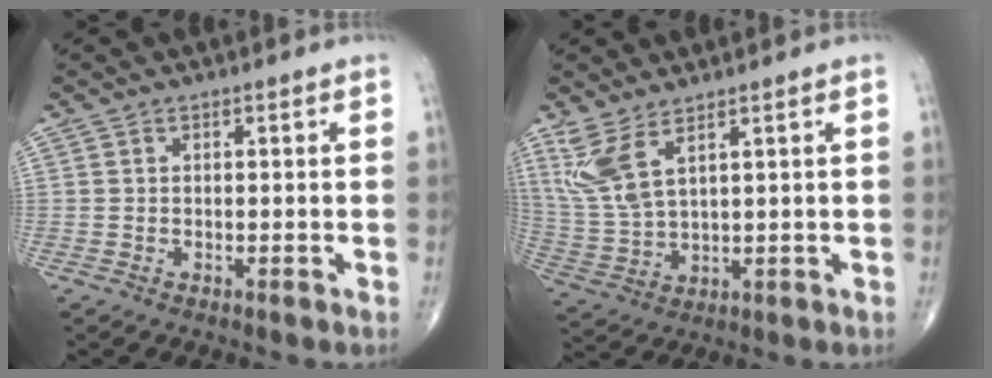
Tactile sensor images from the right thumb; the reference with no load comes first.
{"total": 8.2, "force": [4.8, 2.7, 6.1], "torque": [-0.145, -0.021, 0.113]}